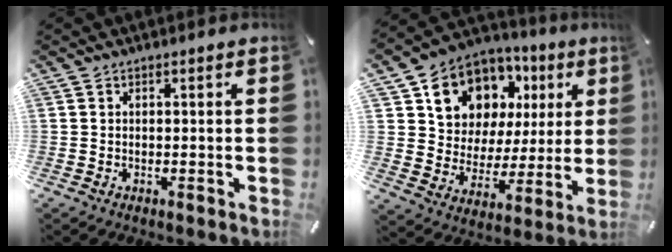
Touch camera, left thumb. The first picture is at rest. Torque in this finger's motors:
{"motor_torque": [2.56, 2.45, 0.76, 0.16, 0.13]}